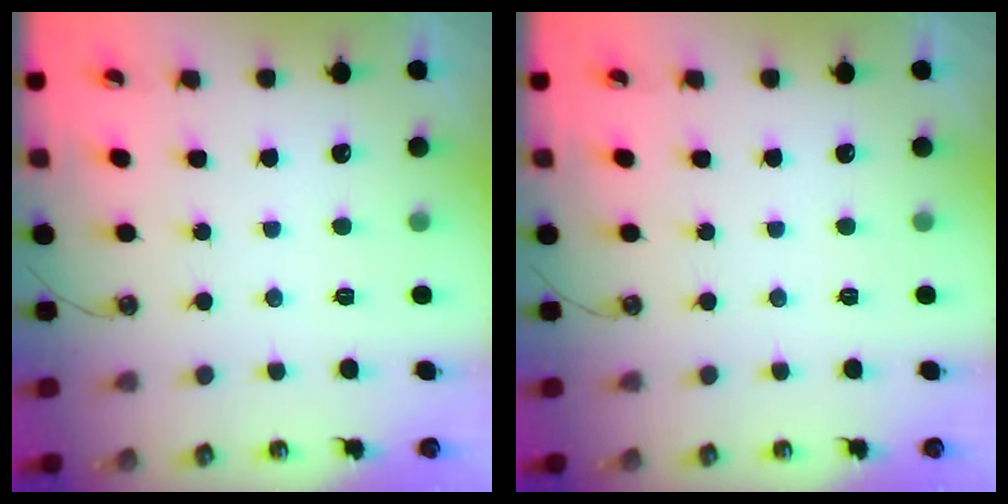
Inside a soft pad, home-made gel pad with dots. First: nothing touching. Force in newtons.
{"total": 0.0}